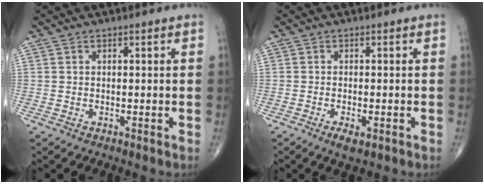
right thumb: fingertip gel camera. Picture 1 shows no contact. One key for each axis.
{"total": 2.9, "fx": -1.5, "fy": 1.0, "fz": 2.3, "tx": -0.042, "ty": -0.003, "tz": -0.023}